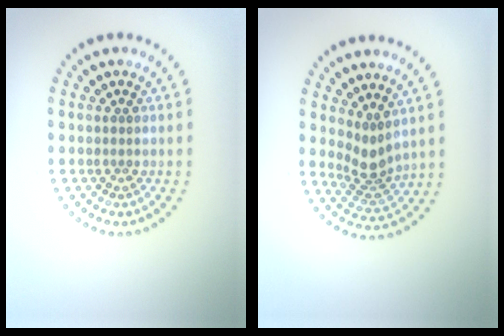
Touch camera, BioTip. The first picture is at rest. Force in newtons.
{"total": 2.7, "press": 1.9, "slide": 1.9}